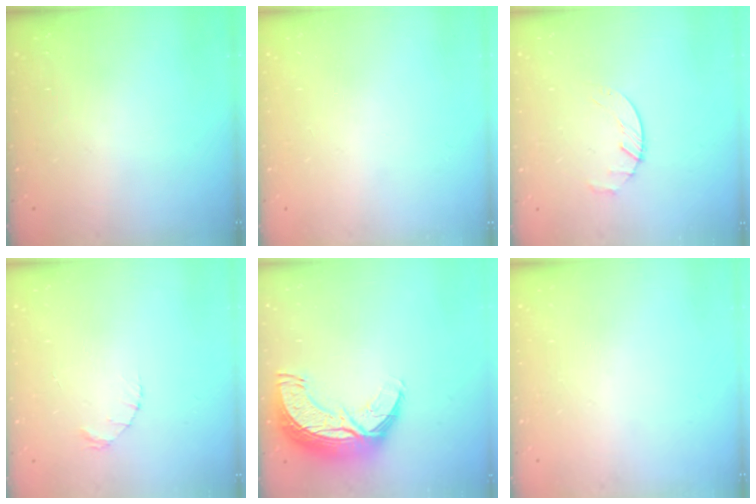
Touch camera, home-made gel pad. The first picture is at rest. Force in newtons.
{"total": 0.0}
{"total": 2.7, "press": 2.6, "slide": 0.3}
{"total": 1.4, "press": 1.4, "slide": 0.2}
{"total": 12.4, "press": 12.4, "slide": 0.9}
{"total": 0.0}